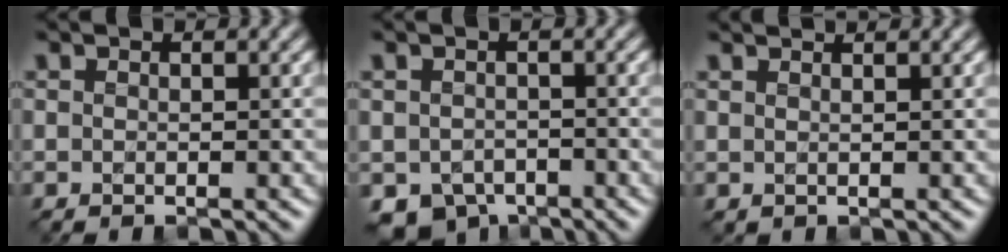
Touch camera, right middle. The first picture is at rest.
{"total": 3.0, "force": [-2.4, 1.7, 0.5], "torque": [-0.013, -0.012, -0.039]}
{"total": 2.4, "force": [2.3, 0.6, 0.6], "torque": [0.002, 0.006, 0.009]}